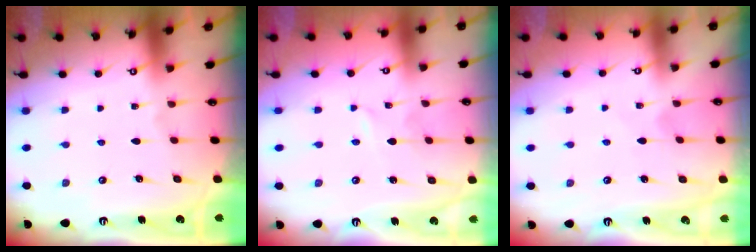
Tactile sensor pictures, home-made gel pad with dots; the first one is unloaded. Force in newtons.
{"total": 0.7, "press": 0.7, "slide": 0.1}
{"total": 2.6, "press": 2.6, "slide": 0.4}